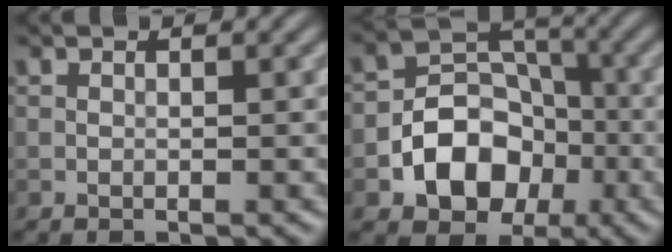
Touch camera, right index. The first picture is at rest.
{"total": 7.2, "force": [-2.6, 5.5, 3.9], "torque": [-0.047, -0.001, -0.046]}